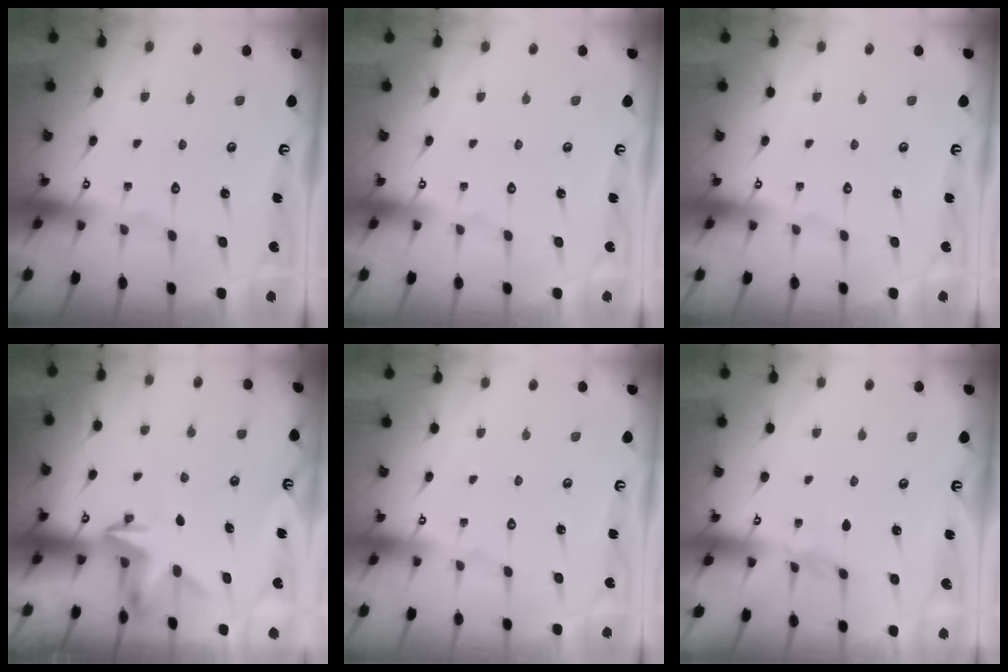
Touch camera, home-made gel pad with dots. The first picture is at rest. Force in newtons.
{"total": 0.0}
{"total": 0.0}
{"total": 3.3, "press": 3.3, "slide": 0.2}
{"total": 0.0}
{"total": 2.9, "press": 2.9, "slide": 0.5}